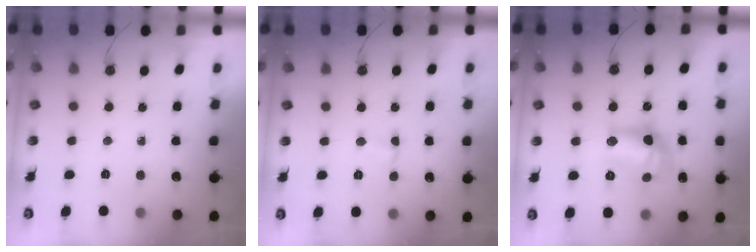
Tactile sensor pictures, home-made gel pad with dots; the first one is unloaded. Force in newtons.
{"total": 2.8, "press": 2.8, "slide": 0.3}
{"total": 13.7, "press": 13.7, "slide": 0.8}